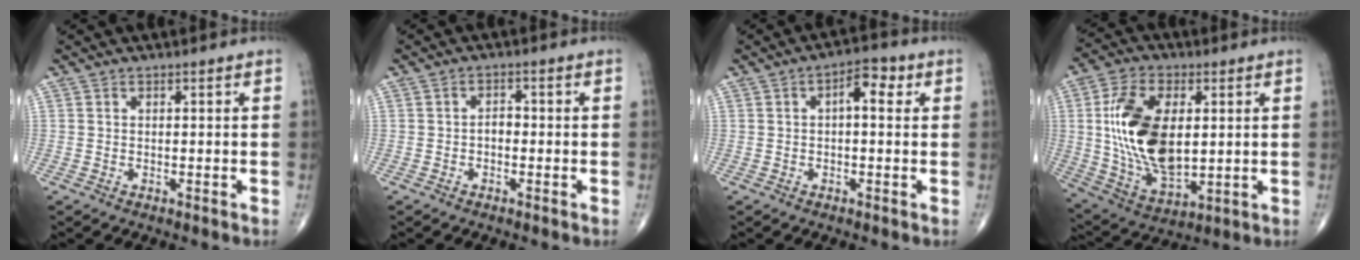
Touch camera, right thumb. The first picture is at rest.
{"total": 1.9, "force": [-0.5, 1.3, 1.3], "torque": [-0.010, 0.008, -0.014]}
{"total": 5.1, "force": [1.2, 2.4, 4.3], "torque": [-0.051, 0.015, 0.010]}
{"total": 19.2, "force": [2.3, 10.6, 15.8], "torque": [-0.291, -0.014, 0.051]}